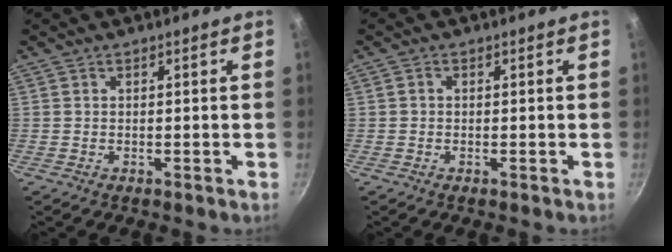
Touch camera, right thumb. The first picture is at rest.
{"total": 0.6, "force": [-0.1, 0.5, 0.2], "torque": [-0.004, 0.004, -0.001]}